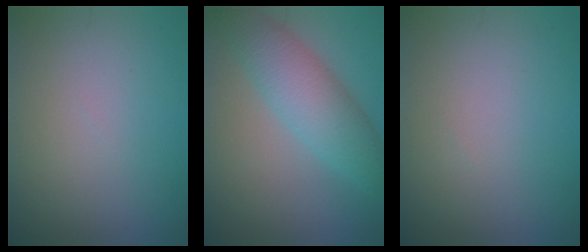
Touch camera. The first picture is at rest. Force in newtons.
{"total": 5.3, "press": 5.3, "slide": 0.2}
{"total": 0.0}